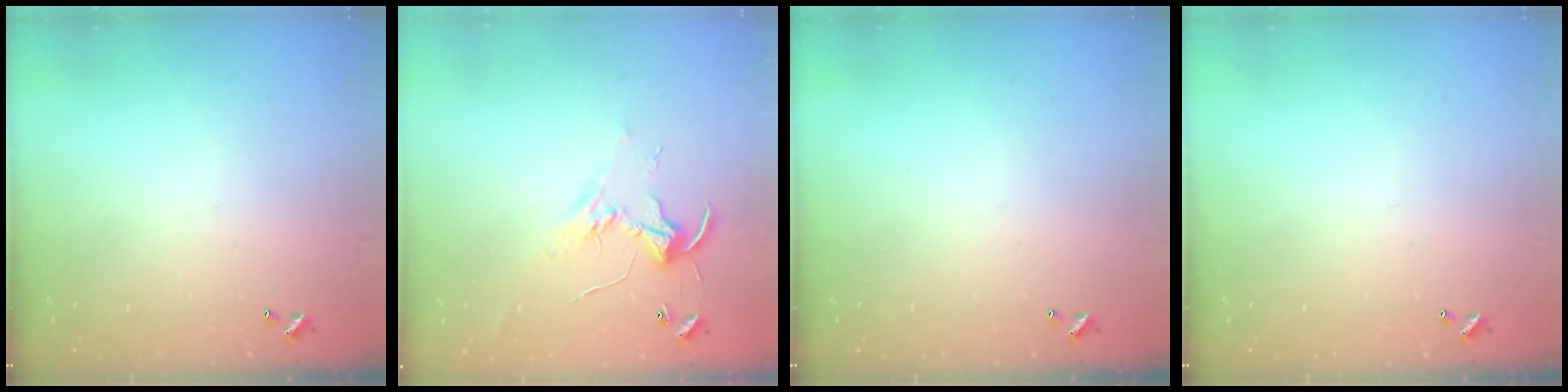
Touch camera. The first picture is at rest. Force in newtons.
{"total": 2.5, "press": 2.5, "slide": 0.2}
{"total": 0.0}
{"total": 0.0}